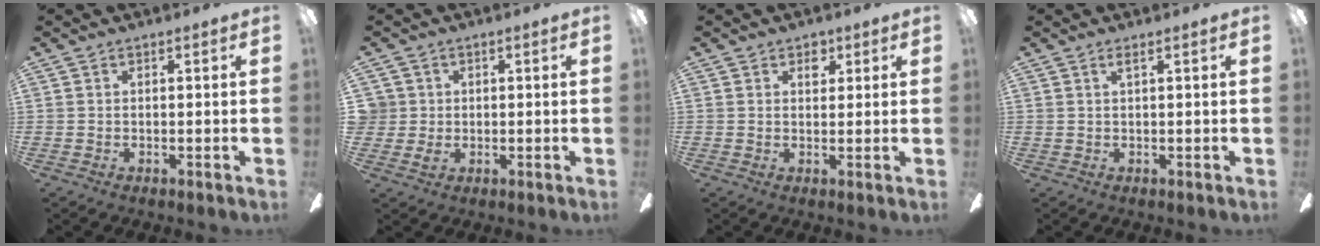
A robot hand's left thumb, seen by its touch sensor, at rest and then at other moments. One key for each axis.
{"total": 3.5, "fx": 0.4, "fy": 3.5, "fz": 0.4, "tx": -0.008, "ty": 0.006, "tz": 0.007}
{"total": 3.1, "fx": 1.9, "fy": 2.1, "fz": 1.3, "tx": 0.002, "ty": -0.009, "tz": 0.029}
{"total": 1.2, "fx": 0.8, "fy": -0.2, "fz": 0.9, "tx": -0.021, "ty": -0.003, "tz": 0.015}